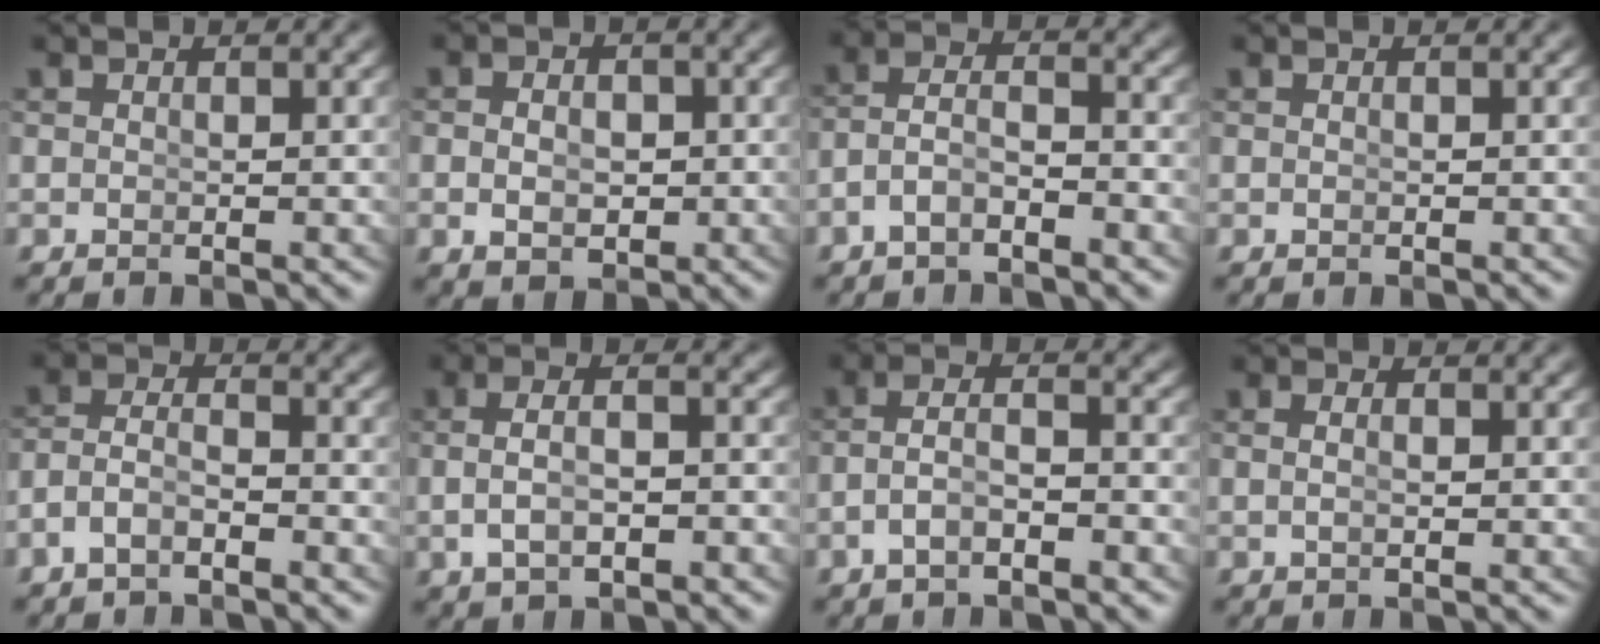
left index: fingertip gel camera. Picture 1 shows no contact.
{"total": 2.8, "force": [-1.0, 1.8, 1.9], "torque": [-0.025, -0.015, -0.005]}
{"total": 3.5, "force": [-2.0, 1.9, 2.1], "torque": [-0.049, -0.016, -0.032]}
{"total": 0.0}
{"total": 3.7, "force": [-2.2, 2.4, 1.8], "torque": [-0.047, -0.019, -0.035]}
{"total": 3.6, "force": [-0.9, 1.9, 3.0], "torque": [-0.058, -0.004, -0.008]}
{"total": 3.1, "force": [-1.6, 1.1, 2.4], "torque": [-0.050, -0.010, -0.025]}
{"total": 1.0, "force": [-0.1, 0.0, 1.0], "torque": [-0.020, -0.009, 0.004]}